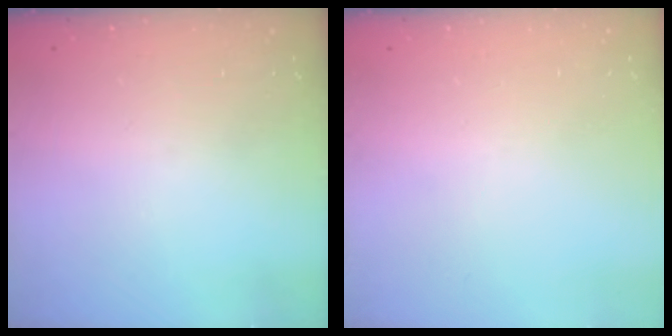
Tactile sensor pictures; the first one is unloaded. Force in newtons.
{"total": 0.0}